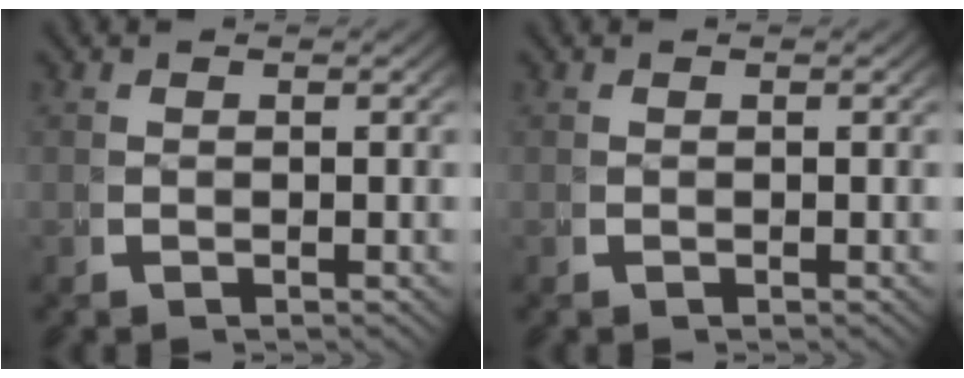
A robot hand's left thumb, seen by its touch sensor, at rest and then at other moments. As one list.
[{"total": 0.0}]